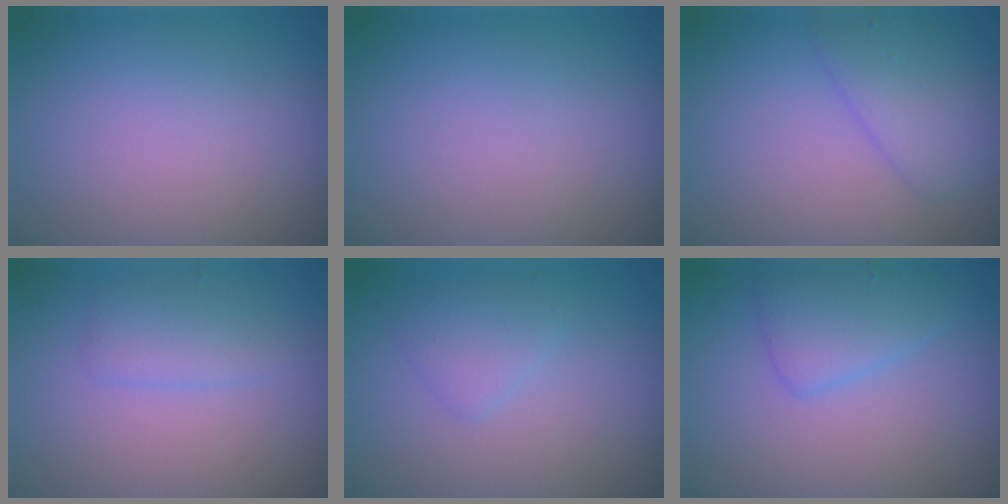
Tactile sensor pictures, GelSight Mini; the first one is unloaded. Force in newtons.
{"total": 0.0}
{"total": 2.7, "press": 2.7, "slide": 0.1}
{"total": 1.9, "press": 1.9, "slide": 0.1}
{"total": 1.6, "press": 1.6, "slide": 0.1}
{"total": 2.8, "press": 2.8, "slide": 0.3}